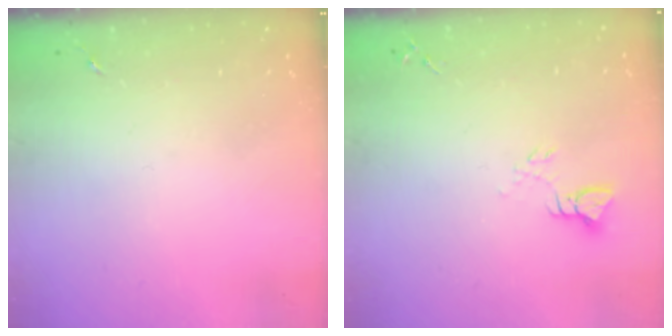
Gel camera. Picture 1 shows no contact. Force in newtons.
{"total": 3.7, "press": 3.7, "slide": 0.2}